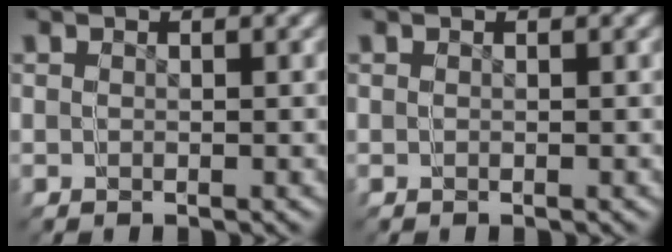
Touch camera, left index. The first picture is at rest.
{"total": 0.0}